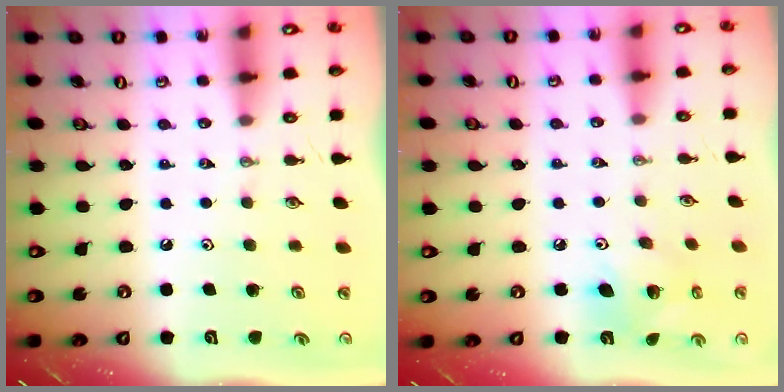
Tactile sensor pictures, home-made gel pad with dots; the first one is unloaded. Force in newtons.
{"total": 8.7, "press": 8.7, "slide": 0.5}